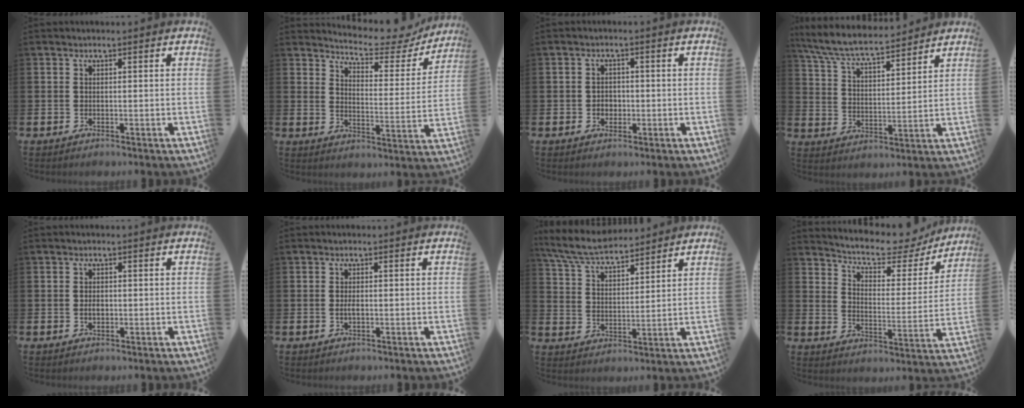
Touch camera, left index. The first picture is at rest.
{"total": 6.0, "force": [5.7, 1.3, 1.4], "torque": [-0.045, -0.049, 0.092]}
{"total": 1.9, "force": [-0.3, 1.7, 0.8], "torque": [-0.008, 0.003, -0.011]}
{"total": 7.4, "force": [6.9, 1.0, 2.4], "torque": [-0.078, -0.040, 0.122]}
{"total": 1.4, "force": [-0.2, 0.9, 1.0], "torque": [-0.010, 0.003, -0.007]}
{"total": 1.2, "force": [-0.2, 0.5, 1.1], "torque": [-0.020, 0.001, -0.004]}
{"total": 7.2, "force": [6.8, 1.2, 1.9], "torque": [-0.068, -0.029, 0.125]}
{"total": 7.0, "force": [6.3, 2.3, 1.9], "torque": [-0.061, -0.052, 0.103]}